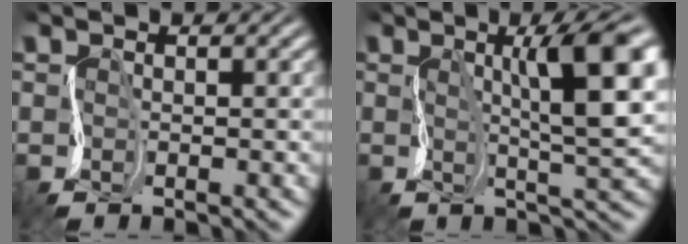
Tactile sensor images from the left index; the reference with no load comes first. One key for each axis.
{"total": 7.0, "fx": 2.1, "fy": 1.1, "fz": 6.6, "tx": -0.096, "ty": 0.018, "tz": 0.033}